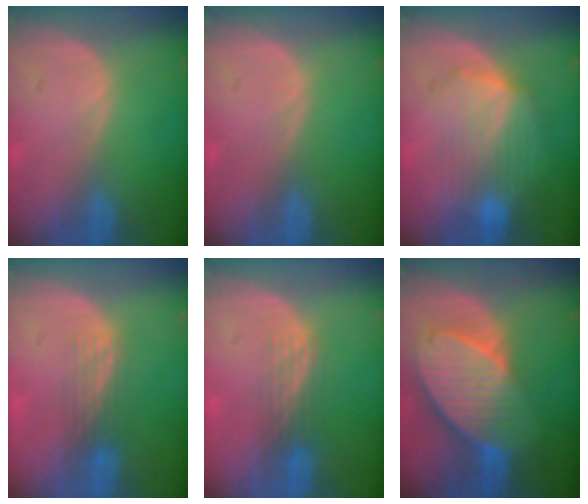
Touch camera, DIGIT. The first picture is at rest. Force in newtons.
{"total": 0.0}
{"total": 7.3, "press": 7.2, "slide": 0.6}
{"total": 3.0, "press": 2.7, "slide": 1.3}
{"total": 3.0, "press": 2.7, "slide": 1.3}
{"total": 10.2, "press": 8.8, "slide": 5.2}